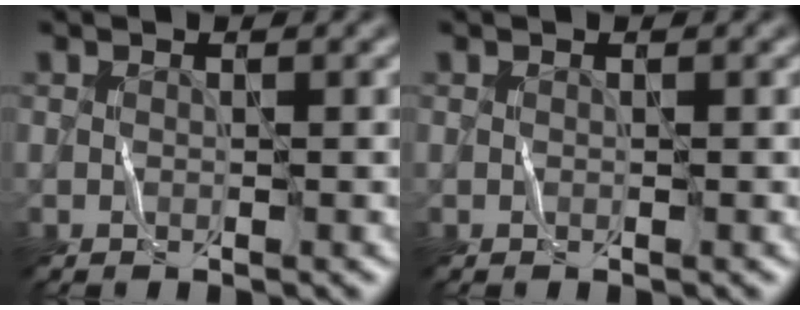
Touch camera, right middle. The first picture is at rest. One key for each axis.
{"total": 0.0}